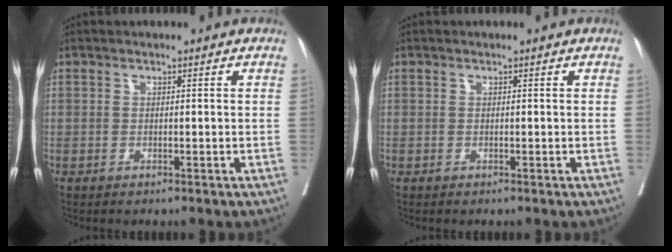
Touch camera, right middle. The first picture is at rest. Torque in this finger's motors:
{"motor_torque": [-0.12, -0.11, -0.01, -0.01]}